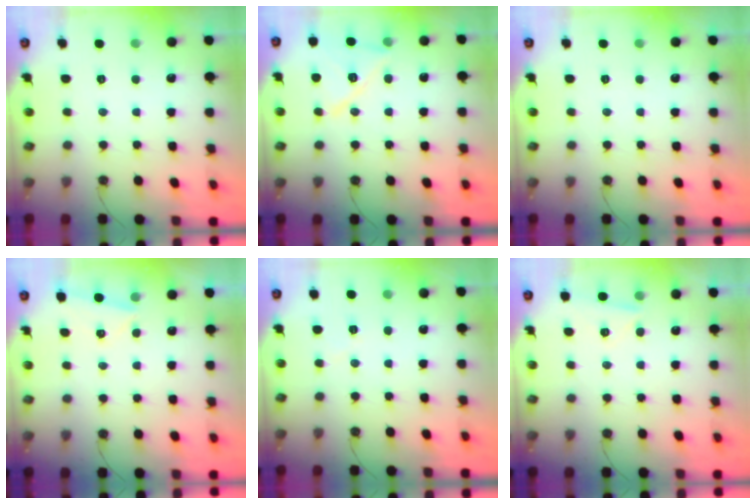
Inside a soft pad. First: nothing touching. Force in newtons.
{"total": 13.7, "press": 13.3, "slide": 3.4}
{"total": 0.0}
{"total": 2.8, "press": 1.9, "slide": 2.1}
{"total": 2.9, "press": 2.4, "slide": 1.7}
{"total": 3.5, "press": 3.3, "slide": 1.1}